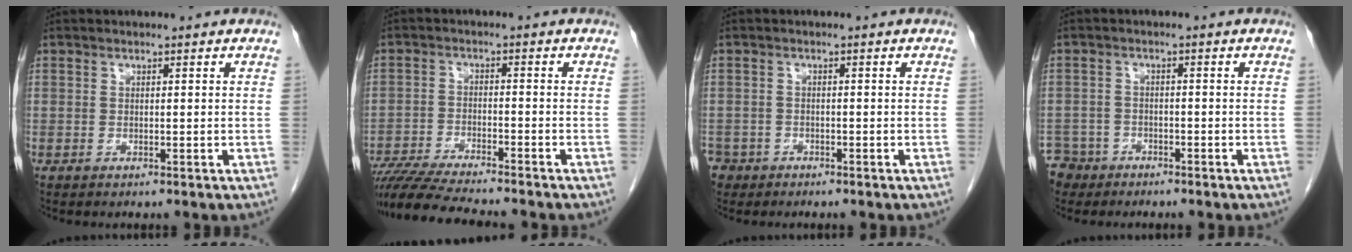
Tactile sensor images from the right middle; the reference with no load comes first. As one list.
[{"total": 11.7, "force": [-10.4, 0.2, 5.2], "torque": [-0.085, -0.019, -0.170]}, {"total": 3.9, "force": [-2.8, 2.7, 0.1], "torque": [-0.002, 0.005, -0.050]}, {"total": 4.9, "force": [-3.7, 3.2, -0.6], "torque": [0.011, 0.004, -0.070]}]